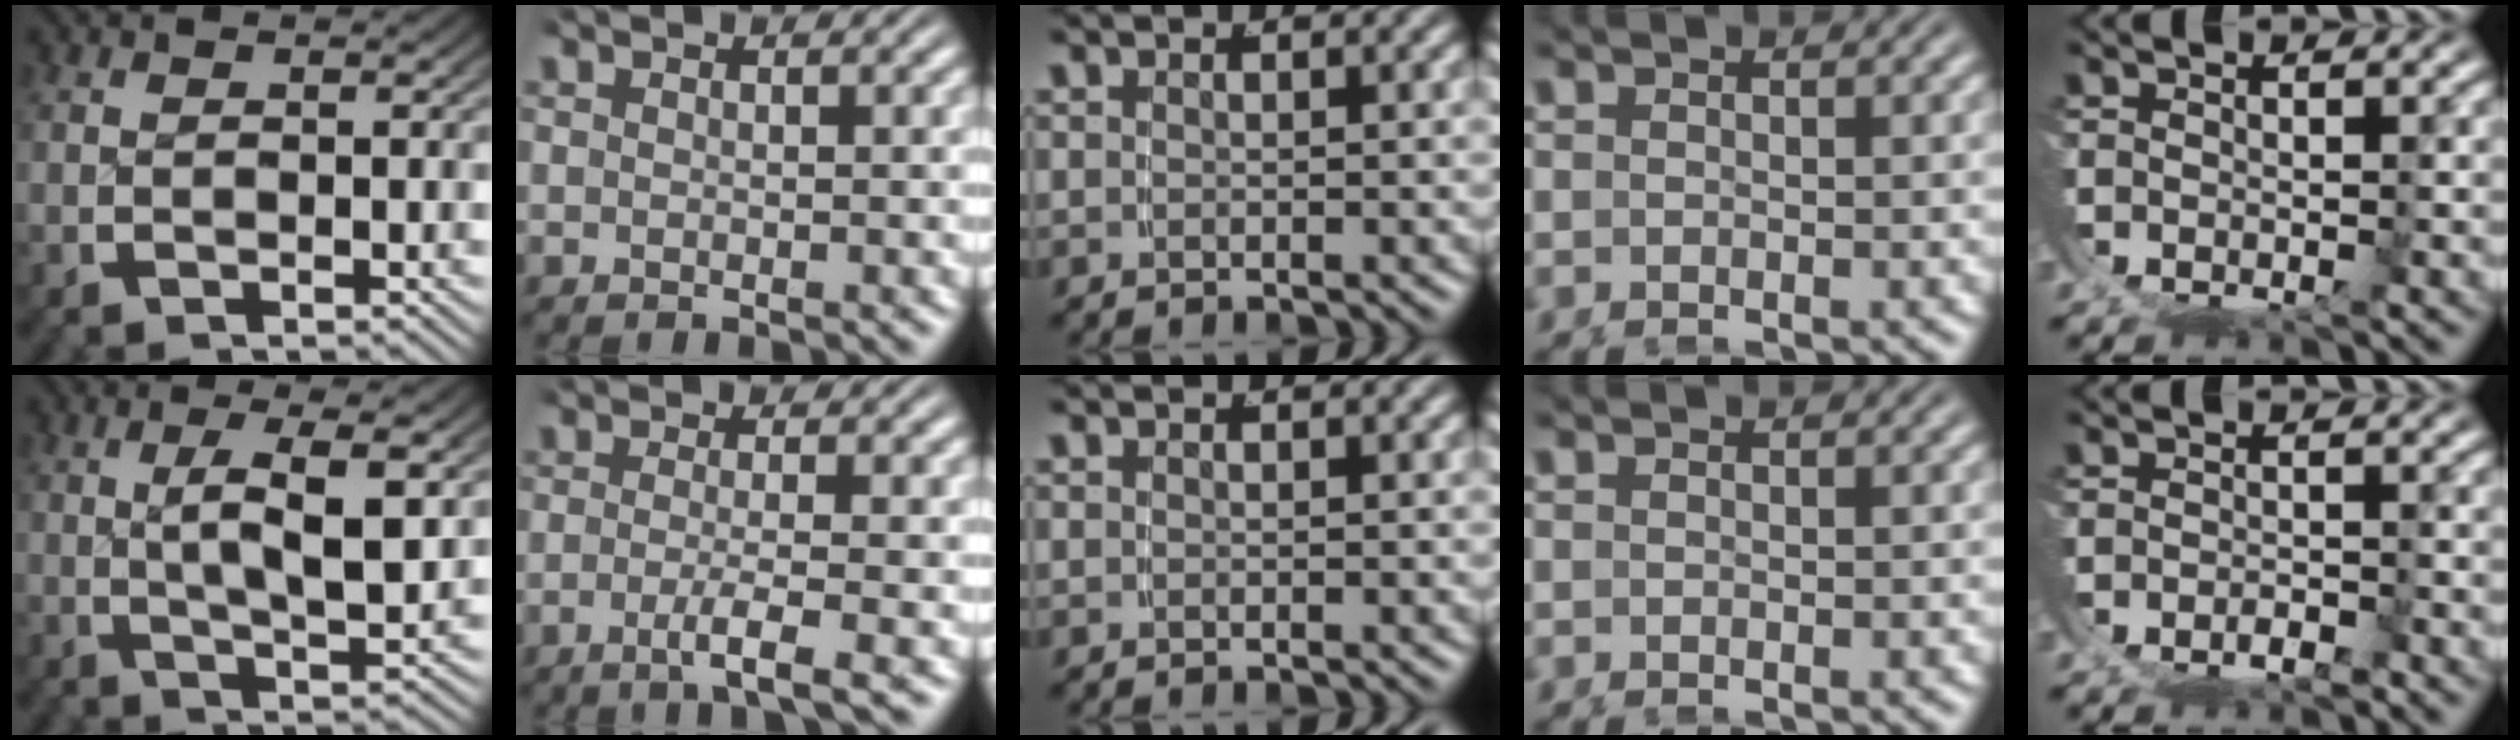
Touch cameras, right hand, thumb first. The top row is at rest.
{"thumb": {"total": 5.7, "force": [0.9, 1.7, 5.3], "torque": [-0.098, -0.004, 0.019]}, "index": {"total": 3.0, "force": [-1.5, 0.1, 2.6], "torque": [-0.055, -0.015, -0.025]}, "little": {"total": 1.1, "force": [-0.8, -0.6, 0.4], "torque": [0.001, 0.000, -0.013]}}